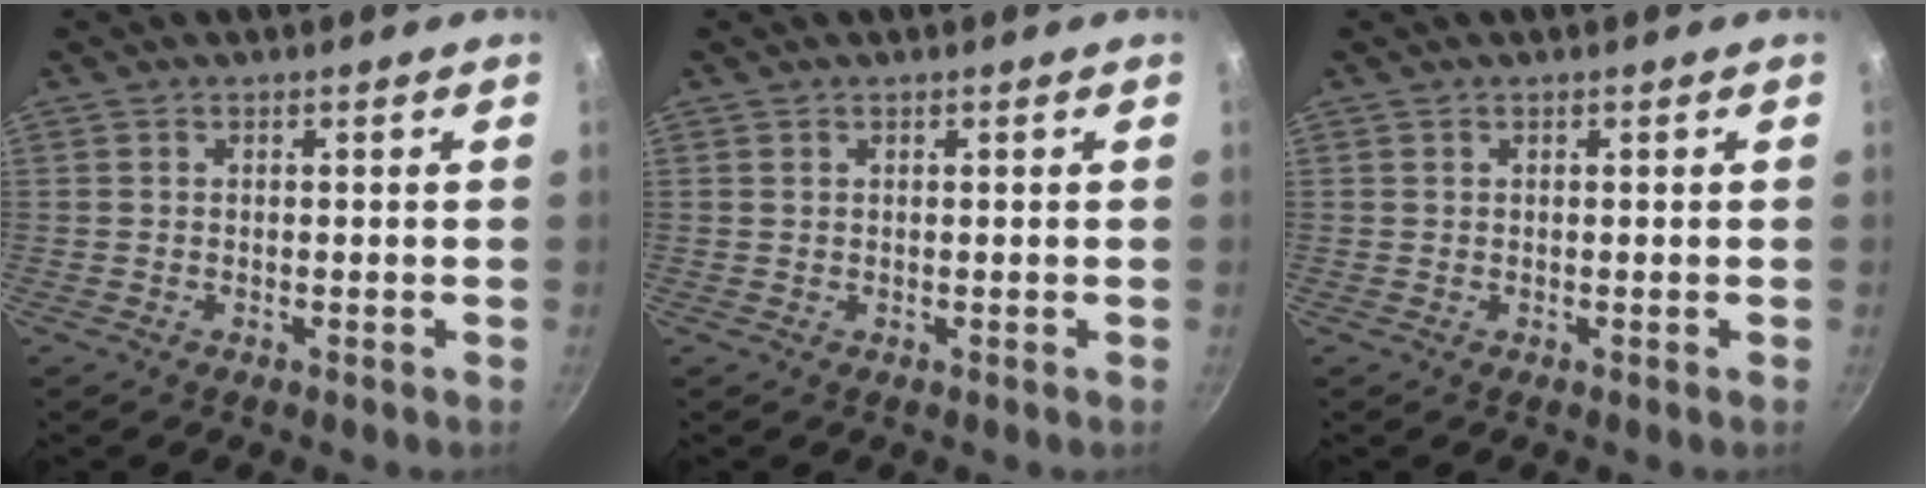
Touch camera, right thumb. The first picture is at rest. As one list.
[{"total": 0.0}, {"total": 0.0}]